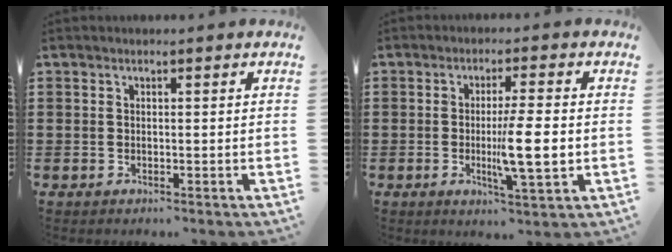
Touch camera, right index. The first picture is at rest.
{"total": 8.1, "force": [-0.8, 1.0, 8.0], "torque": [-0.141, -0.010, -0.015]}